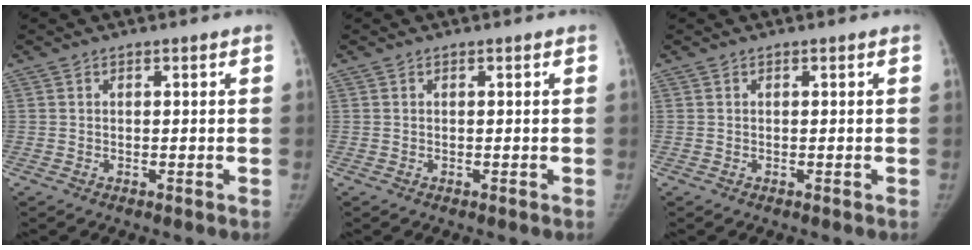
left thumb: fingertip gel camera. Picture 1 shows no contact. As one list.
[{"total": 0.0}, {"total": 0.0}]